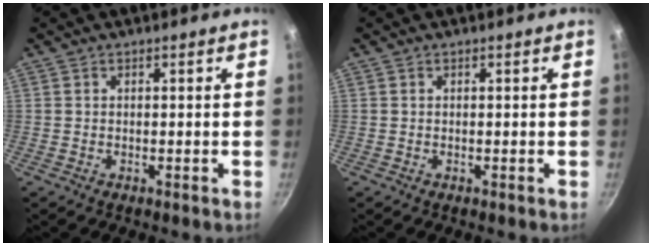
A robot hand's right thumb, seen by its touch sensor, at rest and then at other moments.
{"total": 0.0}